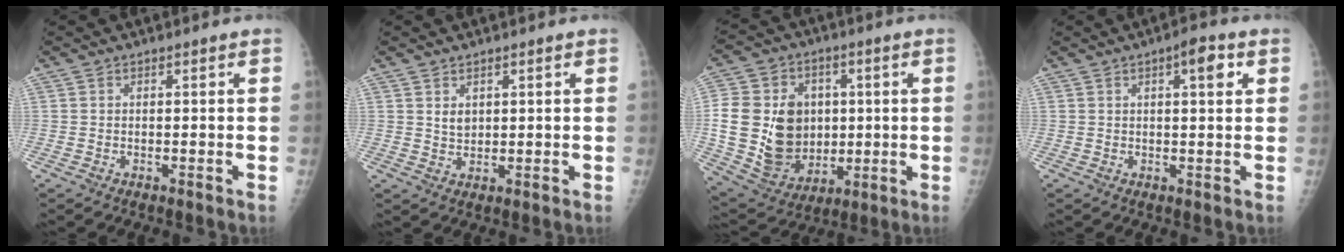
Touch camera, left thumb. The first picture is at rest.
{"total": 2.4, "force": [1.1, 1.6, 1.4], "torque": [-0.017, -0.011, 0.026]}
{"total": 19.9, "force": [0.5, 15.7, 12.3], "torque": [-0.209, 0.001, 0.030]}
{"total": 4.5, "force": [1.9, 1.4, 3.9], "torque": [-0.049, -0.002, 0.023]}